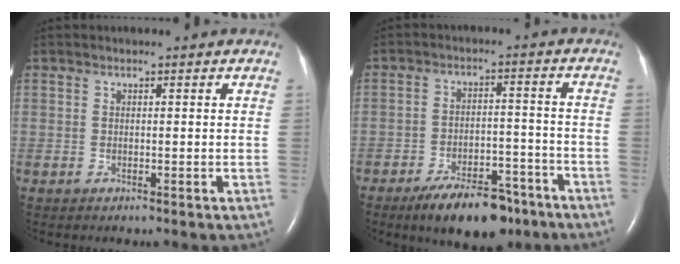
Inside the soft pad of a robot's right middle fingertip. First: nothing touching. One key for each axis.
{"total": 11.1, "fx": -8.1, "fy": 4.2, "fz": 6.3, "tx": -0.093, "ty": 0.002, "tz": -0.128}